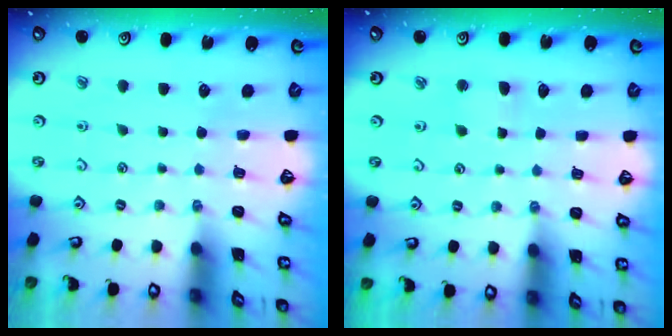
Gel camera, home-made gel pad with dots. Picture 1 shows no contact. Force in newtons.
{"total": 2.7, "press": 2.7, "slide": 0.3}